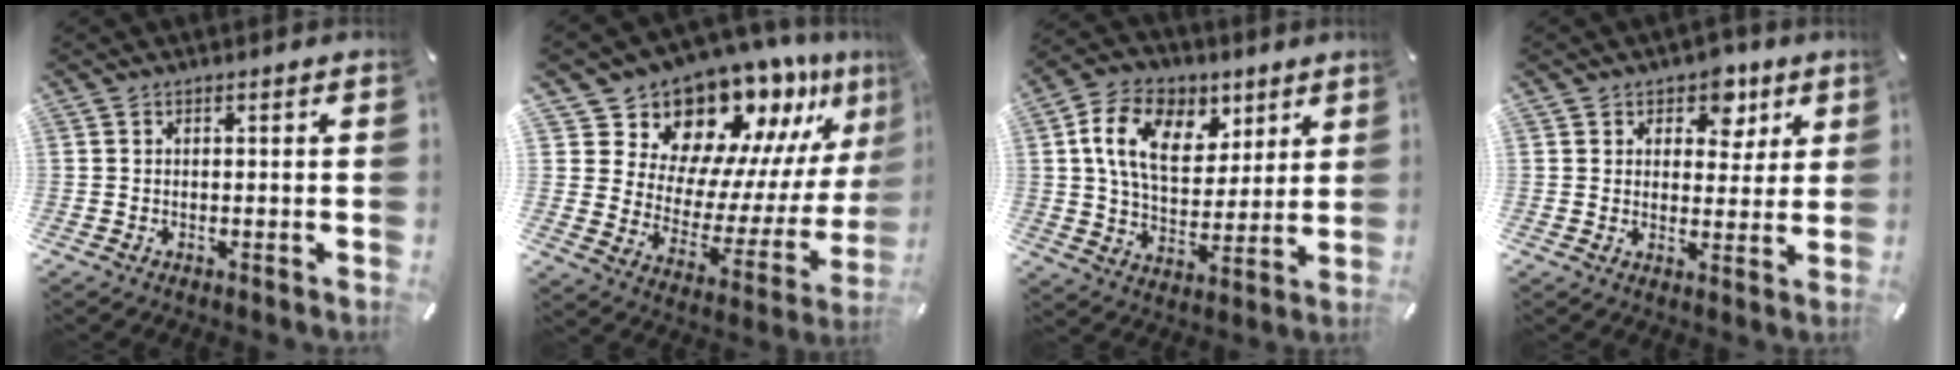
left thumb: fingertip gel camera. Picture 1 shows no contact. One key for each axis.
{"total": 15.8, "fx": 14.8, "fy": 5.6, "fz": 1.4, "tx": -0.015, "ty": -0.161, "tz": 0.250}
{"total": 14.7, "fx": 5.9, "fy": 10.2, "fz": 8.7, "tx": -0.153, "ty": -0.003, "tz": 0.112}
{"total": 7.3, "fx": 4.2, "fy": 5.4, "fz": 2.7, "tx": -0.020, "ty": -0.026, "tz": 0.068}